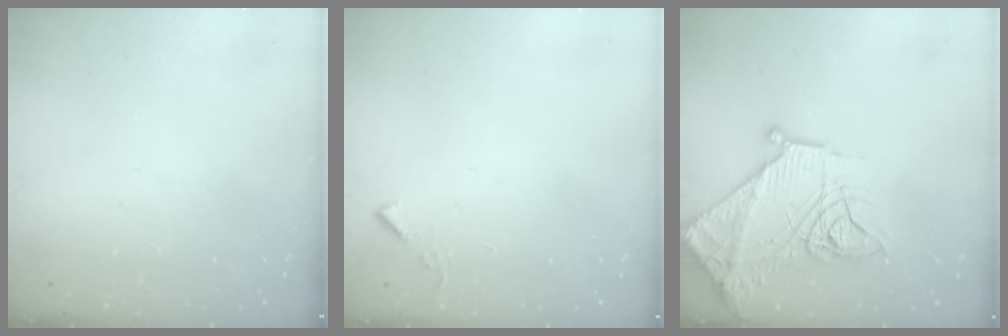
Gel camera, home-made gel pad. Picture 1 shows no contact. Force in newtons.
{"total": 3.2, "press": 3.2, "slide": 0.5}
{"total": 18.7, "press": 18.6, "slide": 1.7}